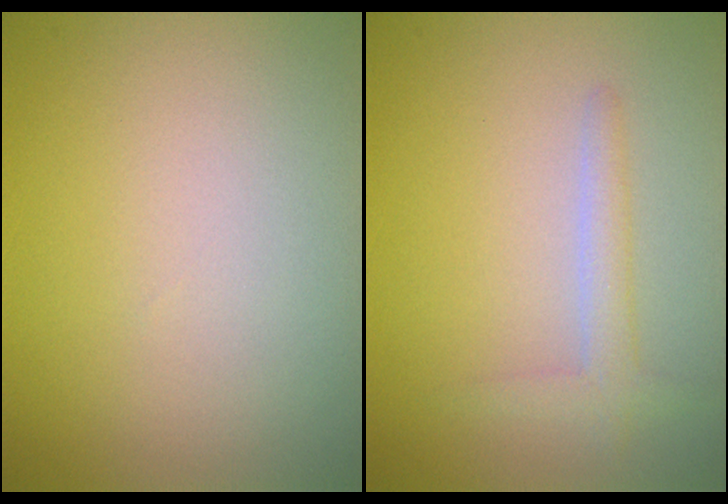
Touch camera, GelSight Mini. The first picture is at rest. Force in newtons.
{"total": 1.9, "press": 1.9, "slide": 0.2}